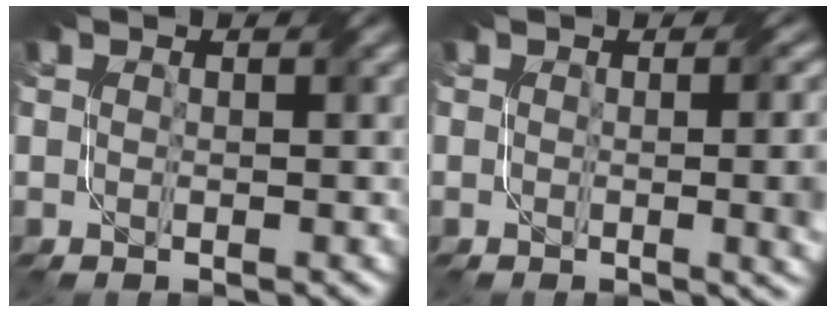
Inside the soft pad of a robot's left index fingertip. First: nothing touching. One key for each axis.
{"total": 7.0, "fx": -0.4, "fy": 3.0, "fz": 6.3, "tx": -0.034, "ty": 0.005, "tz": -0.005}